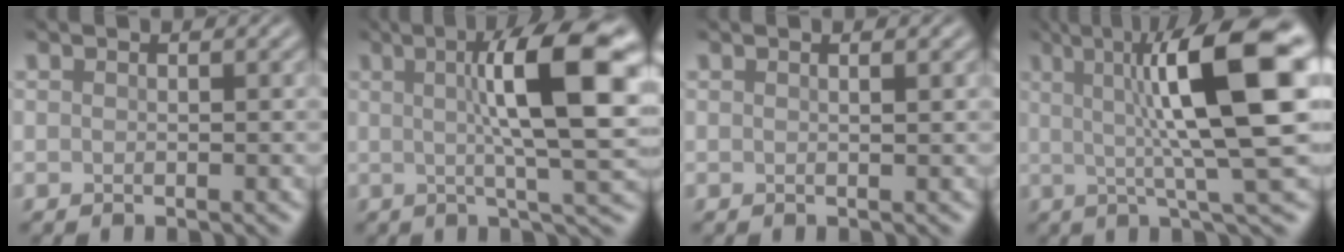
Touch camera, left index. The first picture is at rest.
{"total": 10.4, "force": [2.0, 2.0, 10.0], "torque": [-0.127, 0.008, 0.029]}
{"total": 0.9, "force": [0.5, 0.3, 0.7], "torque": [-0.004, 0.002, 0.003]}
{"total": 12.8, "force": [2.7, 2.5, 12.2], "torque": [-0.162, 0.013, 0.036]}